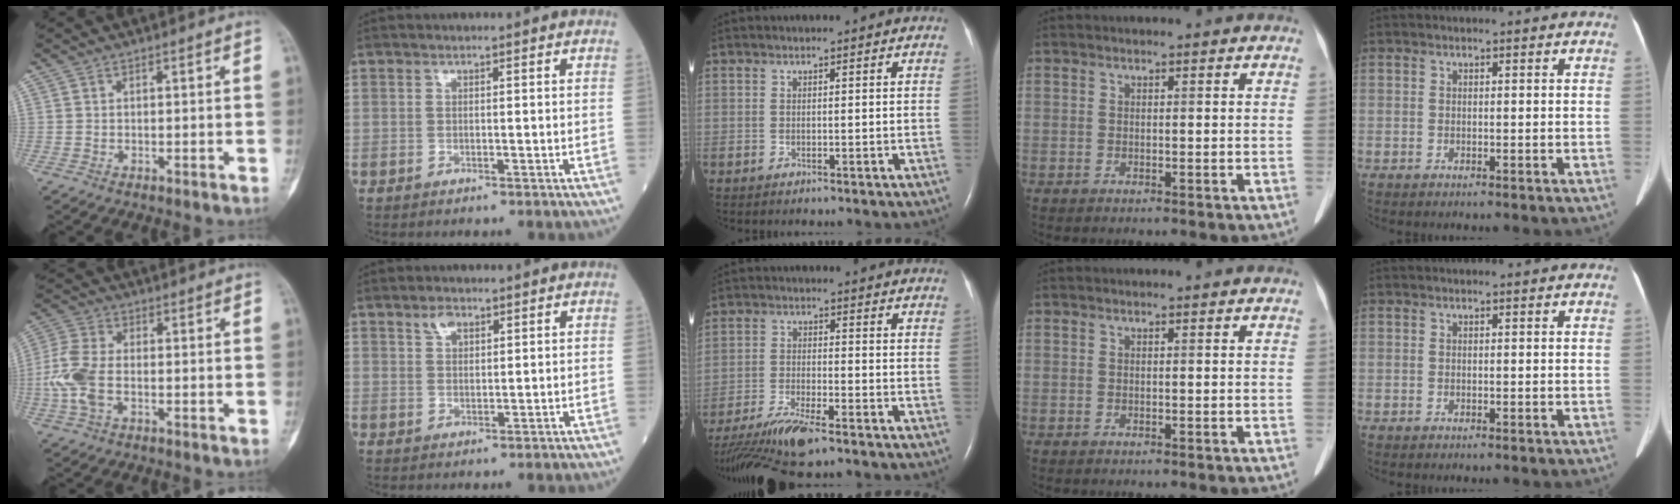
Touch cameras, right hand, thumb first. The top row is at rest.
{"thumb": {"total": 8.3, "force": [-1.7, 4.7, 6.7], "torque": [-0.167, 0.014, -0.038]}, "index": {"total": 2.3, "force": [1.6, 1.1, 1.2], "torque": [-0.025, 0.004, 0.034]}, "middle": {"total": 11.7, "force": [-9.5, 1.0, 6.8], "torque": [-0.129, -0.025, -0.163]}}